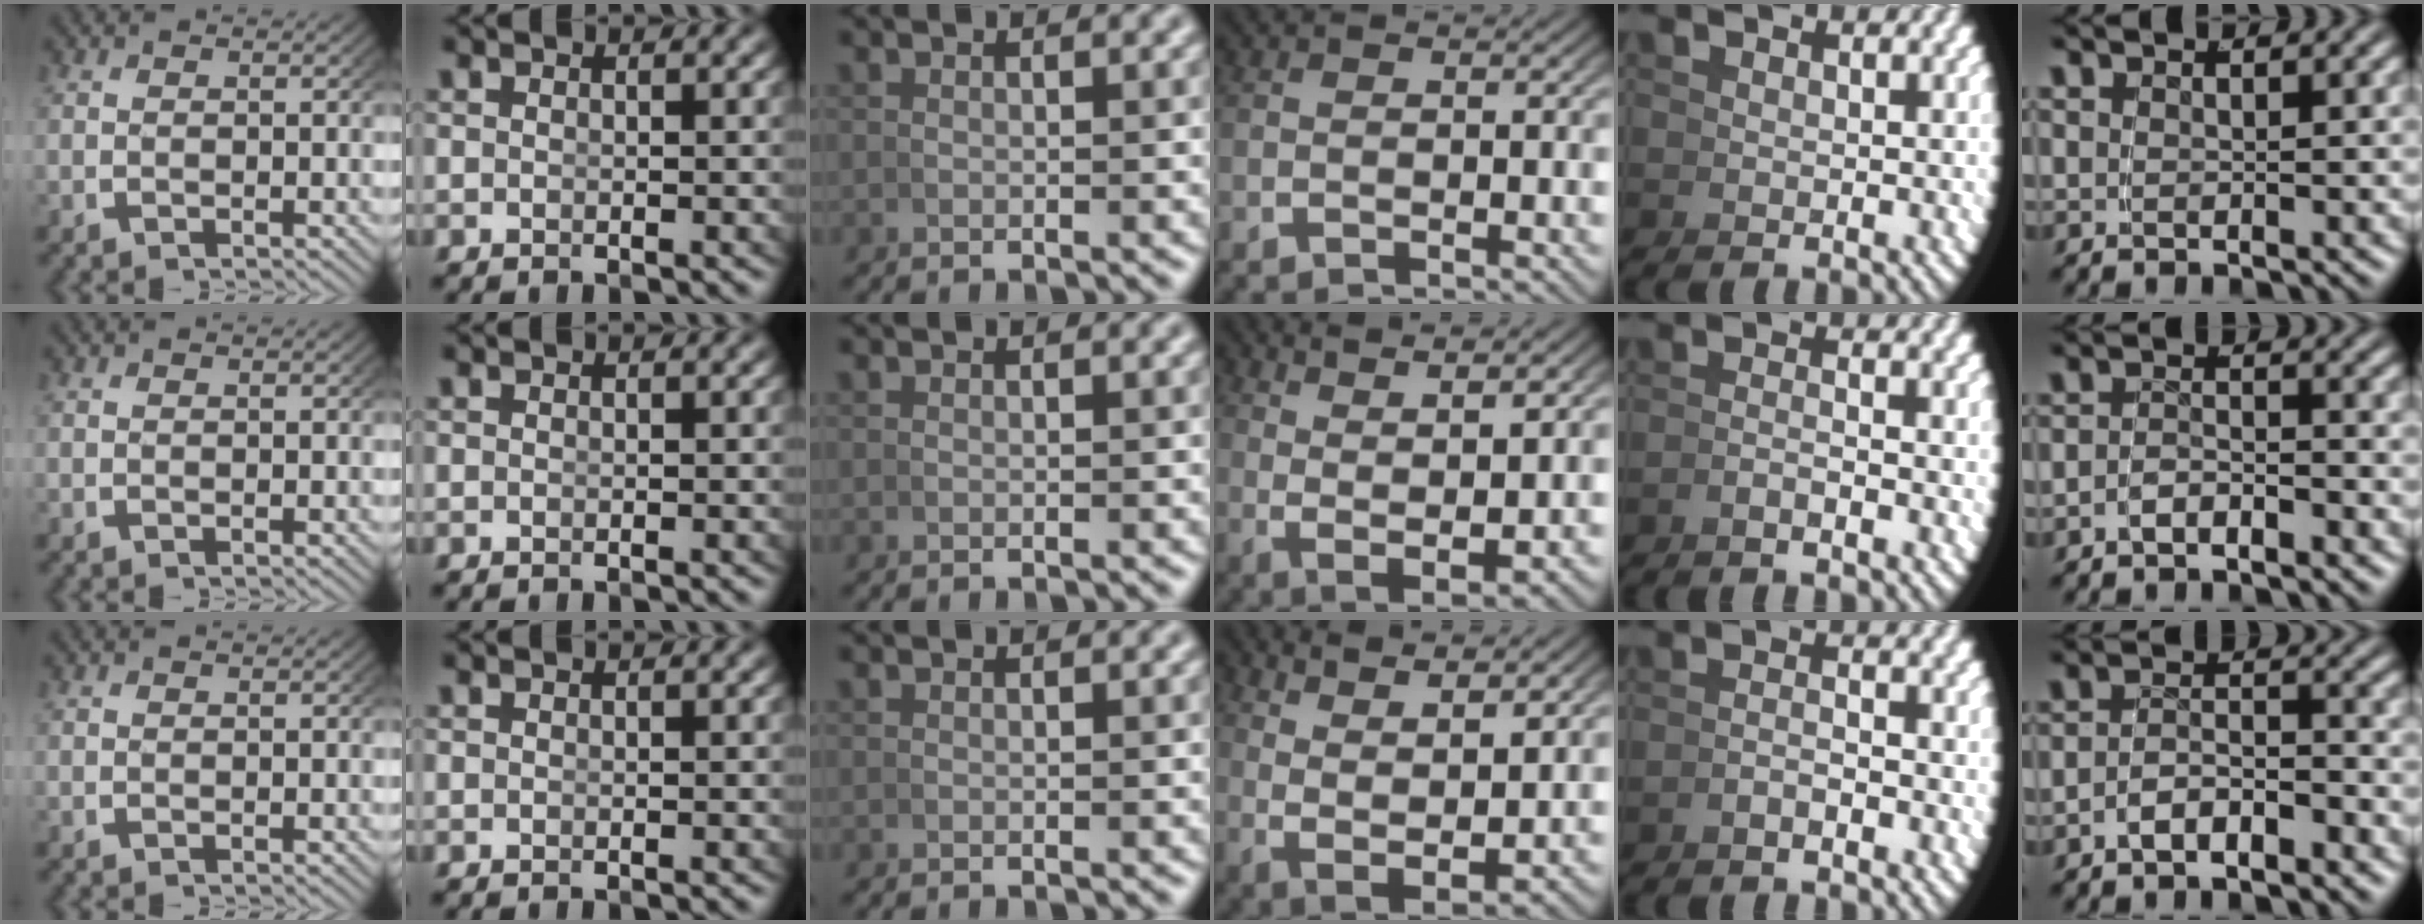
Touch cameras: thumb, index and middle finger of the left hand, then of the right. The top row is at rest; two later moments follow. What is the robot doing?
{"motion": "lift_and_place", "object": "hoodie"}